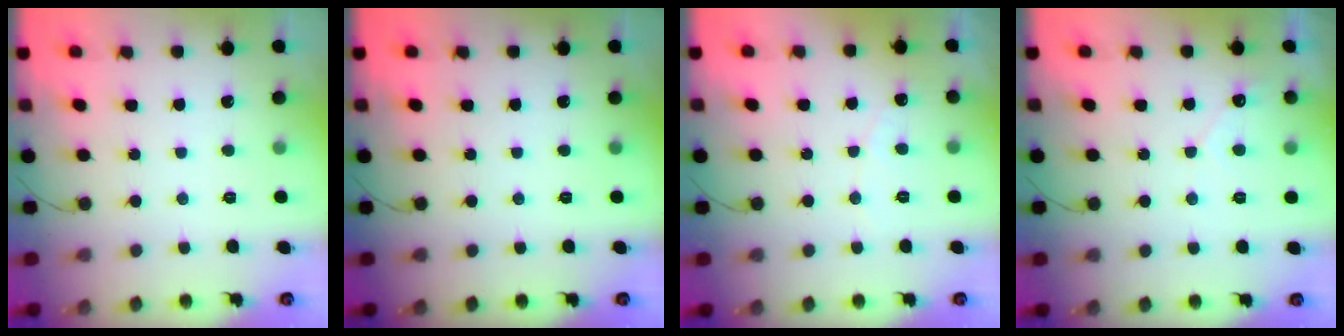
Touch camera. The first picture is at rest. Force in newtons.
{"total": 0.0}
{"total": 2.5, "press": 2.5, "slide": 0.1}
{"total": 2.7, "press": 2.7, "slide": 0.1}